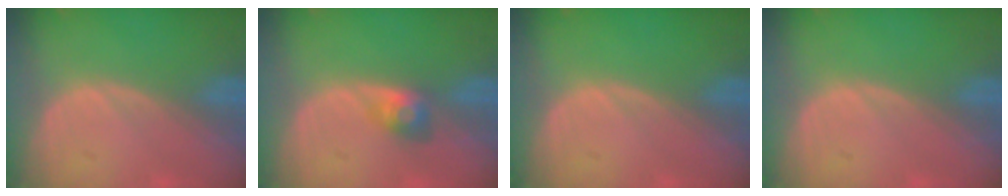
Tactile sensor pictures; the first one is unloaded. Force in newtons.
{"total": 3.0, "press": 2.7, "slide": 1.3}
{"total": 0.0}
{"total": 0.0}